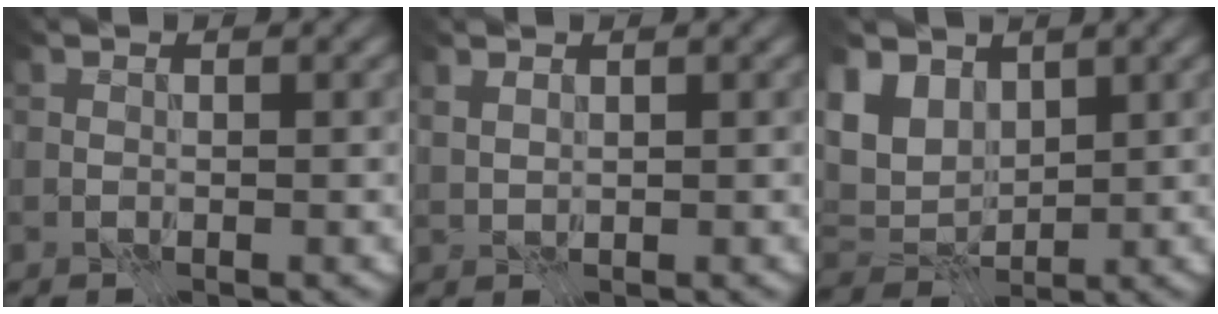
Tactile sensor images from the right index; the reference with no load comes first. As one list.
[{"total": 0.8, "force": [0.6, -0.4, 0.1], "torque": [-0.002, -0.002, 0.014]}, {"total": 4.5, "force": [2.3, 3.1, 2.3], "torque": [-0.054, -0.001, 0.036]}]